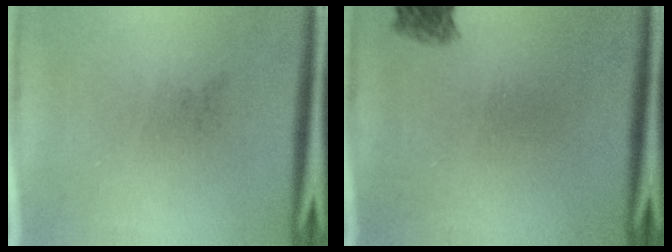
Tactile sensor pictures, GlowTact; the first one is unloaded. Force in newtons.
{"total": 2.6}